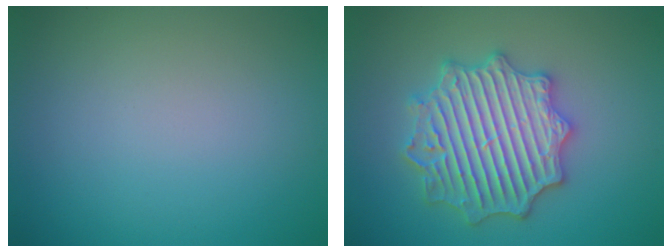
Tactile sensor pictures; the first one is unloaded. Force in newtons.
{"total": 6.7, "press": 6.7, "slide": 1.0}